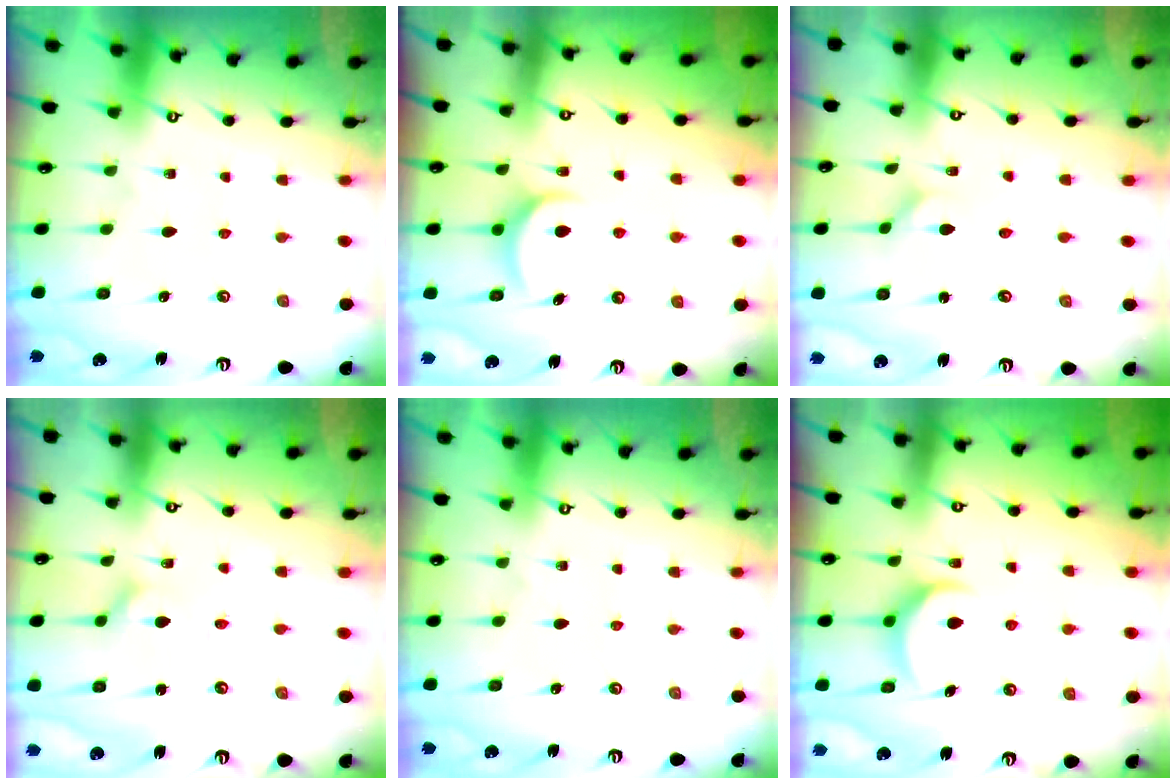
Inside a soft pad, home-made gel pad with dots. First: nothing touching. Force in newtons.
{"total": 6.7, "press": 6.7, "slide": 0.2}
{"total": 1.8, "press": 1.8, "slide": 0.3}
{"total": 5.5, "press": 5.5, "slide": 0.7}
{"total": 0.0}
{"total": 7.7, "press": 7.7, "slide": 0.5}